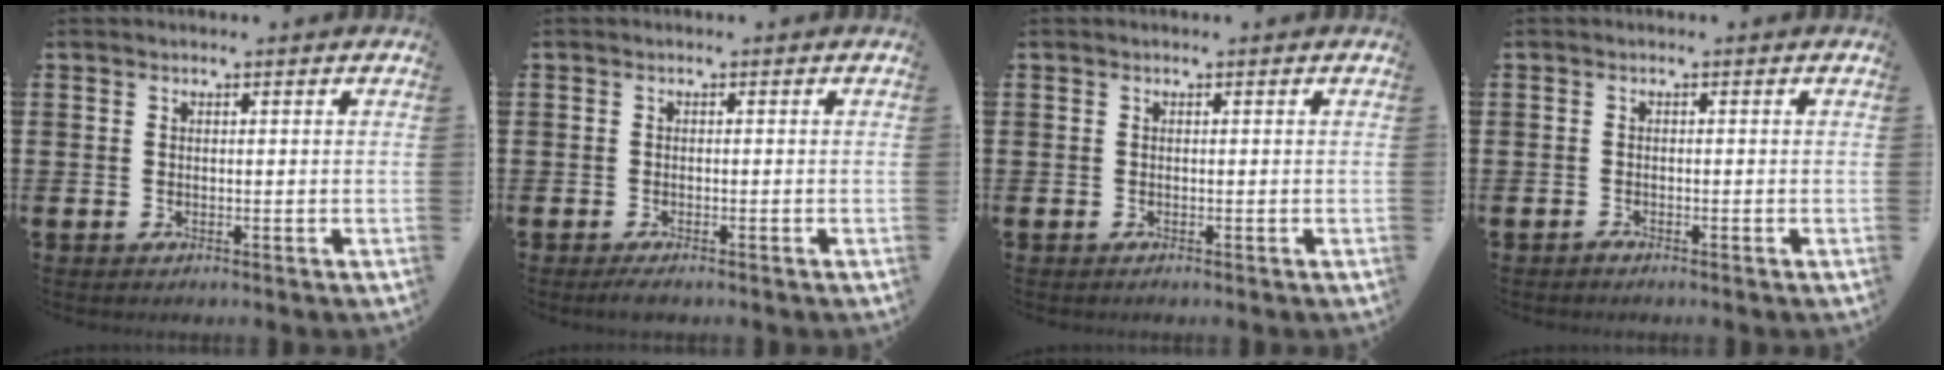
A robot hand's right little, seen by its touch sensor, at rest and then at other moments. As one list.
[{"total": 0.9, "force": [-0.5, 0.2, 0.6], "torque": [-0.013, -0.002, -0.010]}, {"total": 0.0}, {"total": 0.6, "force": [-0.6, 0.0, 0.0], "torque": [-0.001, -0.002, -0.011]}]